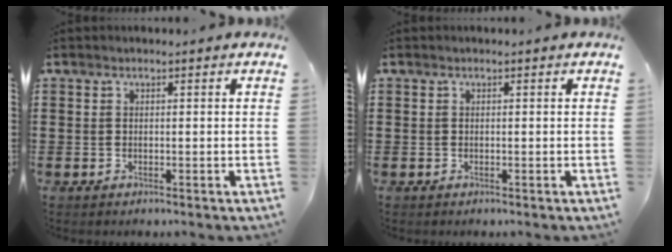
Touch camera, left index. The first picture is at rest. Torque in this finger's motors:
{"motor_torque": [0.11, 0.13, 0.00, 0.00]}